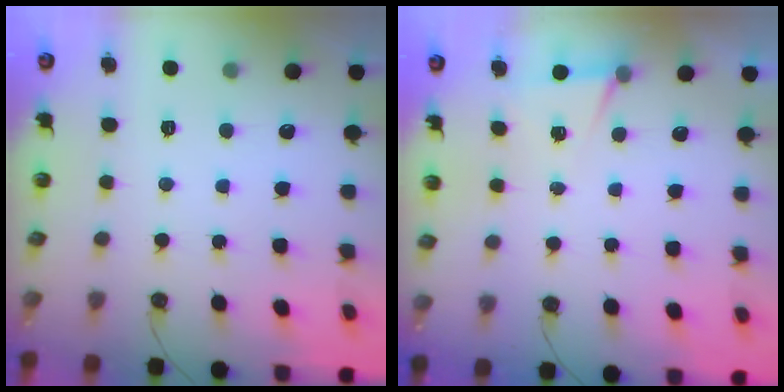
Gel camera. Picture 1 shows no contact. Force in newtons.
{"total": 4.7, "press": 1.7, "slide": 4.4}